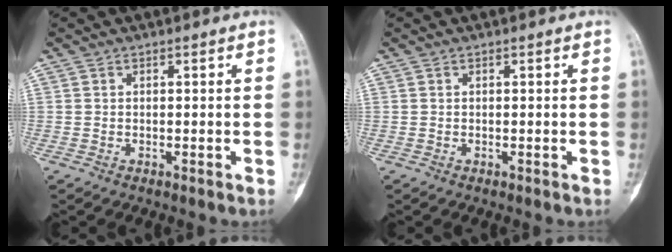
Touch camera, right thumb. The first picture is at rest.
{"total": 0.0}